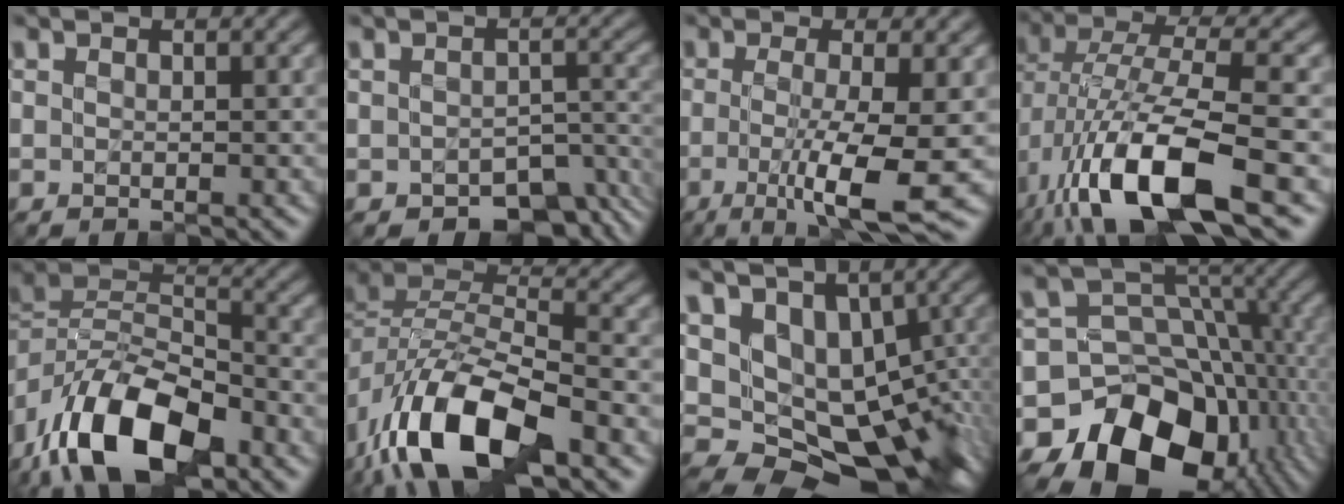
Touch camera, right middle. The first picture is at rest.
{"total": 6.3, "force": [-3.8, 3.4, 3.7], "torque": [-0.038, -0.022, -0.046]}
{"total": 7.1, "force": [-1.6, 1.3, 6.8], "torque": [-0.118, -0.014, -0.029]}
{"total": 12.9, "force": [-4.8, 4.7, 11.0], "torque": [-0.225, -0.004, -0.092]}
{"total": 13.2, "force": [-7.6, 6.1, 8.9], "torque": [-0.162, 0.007, -0.155]}
{"total": 12.9, "force": [-6.4, 5.8, 9.5], "torque": [-0.187, -0.005, -0.125]}
{"total": 13.9, "force": [-0.2, 9.1, 10.5], "torque": [-0.144, -0.019, 0.033]}
{"total": 16.5, "force": [-8.7, 11.9, 7.5], "torque": [-0.141, -0.007, -0.137]}